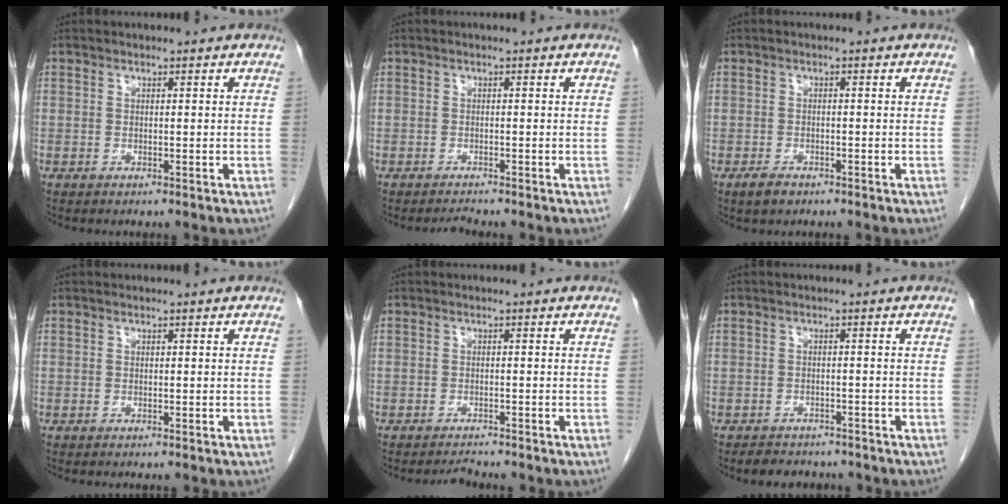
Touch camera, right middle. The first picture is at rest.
{"total": 1.0, "force": [-1.0, -0.3, 0.0], "torque": [-0.008, -0.009, -0.012]}
{"total": 2.1, "force": [-1.6, 0.9, 1.1], "torque": [-0.031, -0.003, -0.022]}
{"total": 0.0}
{"total": 1.2, "force": [-1.2, -0.1, 0.0], "torque": [-0.006, -0.009, -0.015]}
{"total": 4.5, "force": [-4.0, 2.0, 1.0], "torque": [-0.021, -0.002, -0.050]}